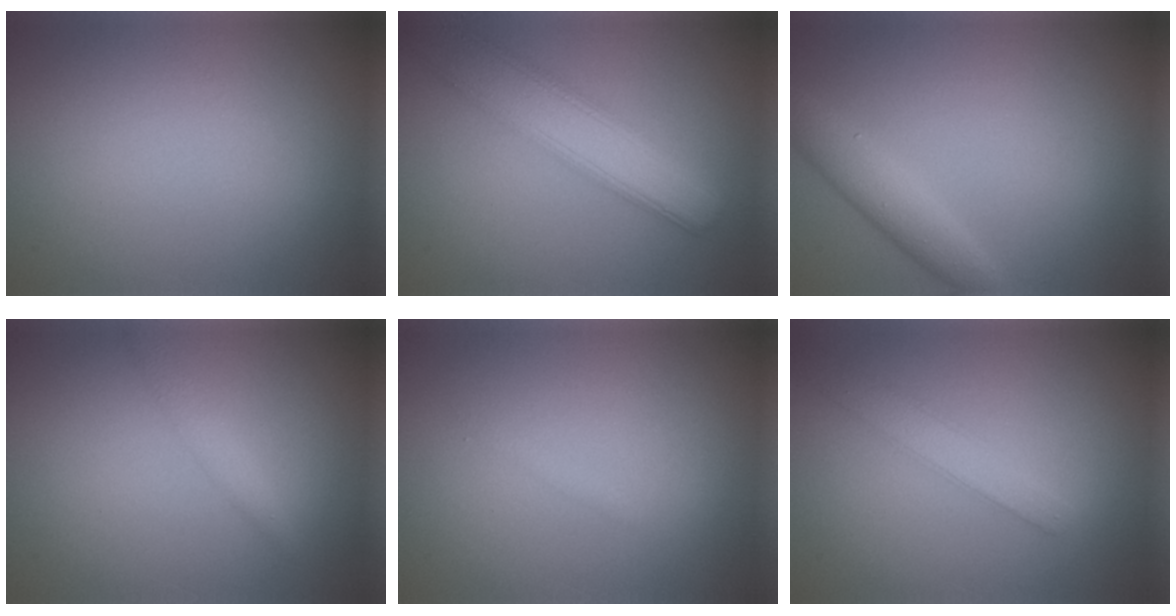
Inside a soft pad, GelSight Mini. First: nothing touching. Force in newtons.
{"total": 6.5, "press": 6.5, "slide": 0.3}
{"total": 2.9, "press": 2.9, "slide": 0.2}
{"total": 1.5, "press": 1.5, "slide": 0.1}
{"total": 0.6, "press": 0.6, "slide": 0.0}
{"total": 2.5, "press": 2.5, "slide": 0.1}